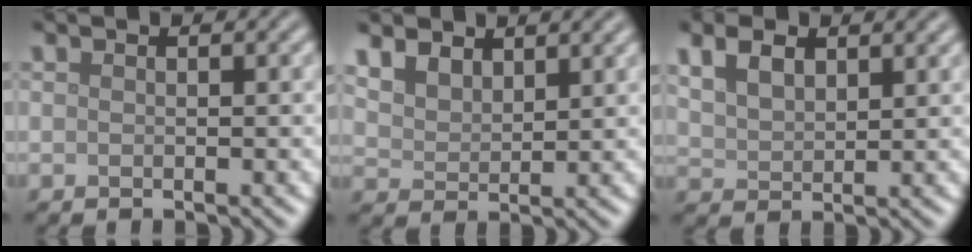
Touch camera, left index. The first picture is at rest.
{"total": 5.8, "force": [4.1, 3.2, 2.6], "torque": [-0.082, 0.002, 0.073]}
{"total": 3.7, "force": [2.2, 1.9, 2.3], "torque": [-0.055, 0.005, 0.043]}